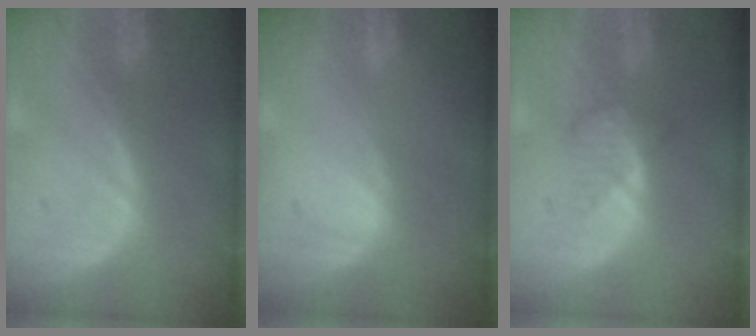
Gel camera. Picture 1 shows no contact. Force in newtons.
{"total": 0.0}
{"total": 3.1, "press": 2.9, "slide": 1.2}